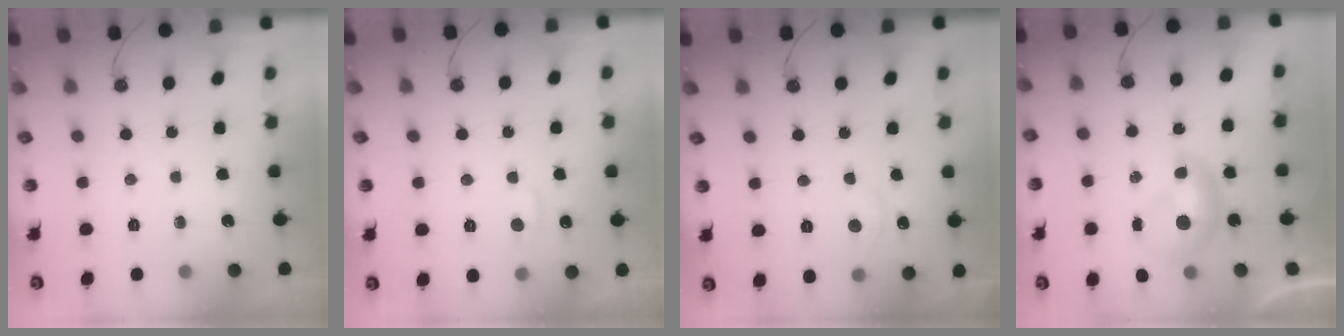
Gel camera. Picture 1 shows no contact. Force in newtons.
{"total": 1.8, "press": 1.7, "slide": 0.6}
{"total": 0.9, "press": 0.1, "slide": 0.9}
{"total": 0.0}